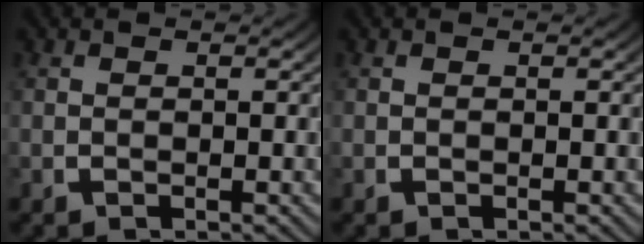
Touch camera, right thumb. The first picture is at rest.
{"total": 0.0}